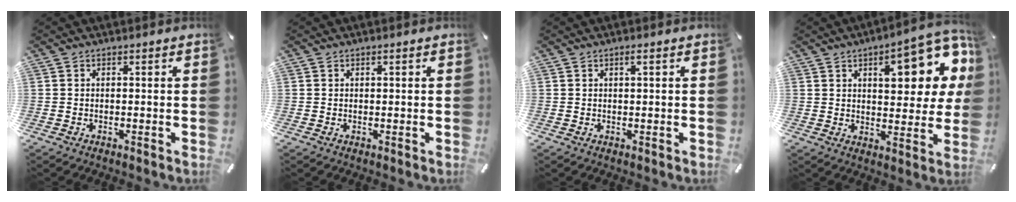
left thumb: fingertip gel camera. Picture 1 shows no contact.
{"total": 0.6, "force": [0.2, 0.2, 0.5], "torque": [-0.009, 0.001, 0.003]}
{"total": 1.4, "force": [0.6, 0.3, 1.3], "torque": [-0.026, 0.001, 0.008]}
{"total": 18.5, "force": [7.3, 7.9, 15.0], "torque": [-0.192, -0.029, 0.109]}